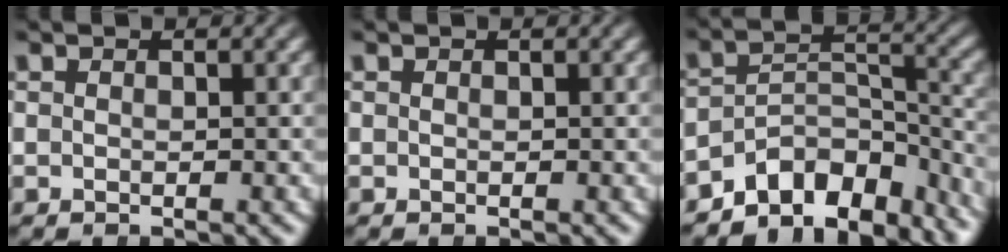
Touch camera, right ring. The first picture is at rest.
{"total": 0.0}
{"total": 11.7, "force": [-8.2, 6.2, 5.6], "torque": [-0.084, -0.039, -0.118]}